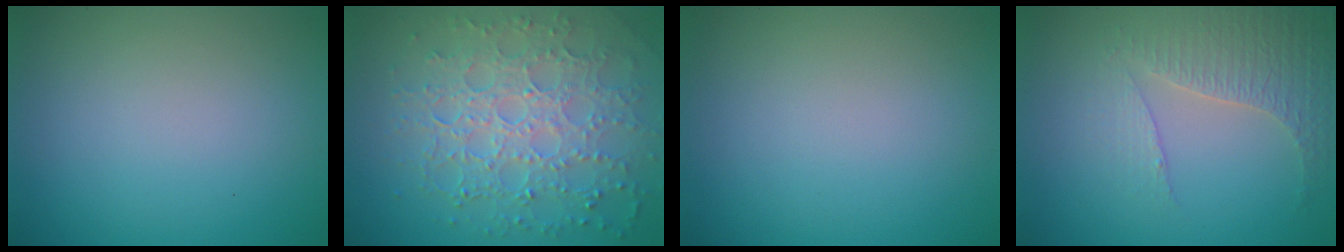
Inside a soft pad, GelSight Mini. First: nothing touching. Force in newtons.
{"total": 7.3, "press": 5.2, "slide": 5.0}
{"total": 0.0}
{"total": 3.6, "press": 2.8, "slide": 2.3}